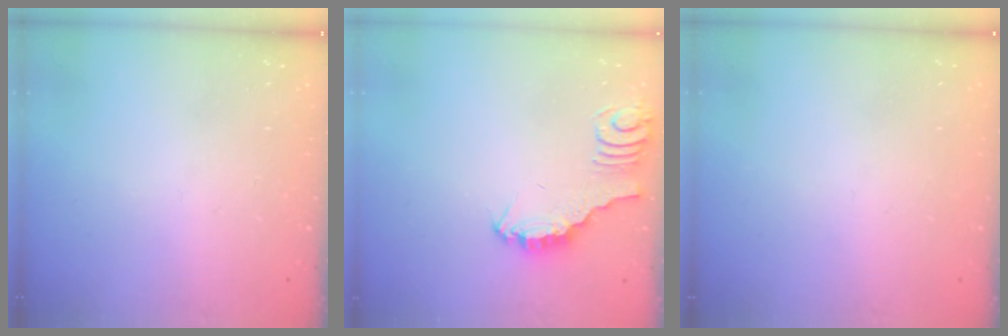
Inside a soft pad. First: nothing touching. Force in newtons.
{"total": 3.0, "press": 3.0, "slide": 0.2}
{"total": 0.0}